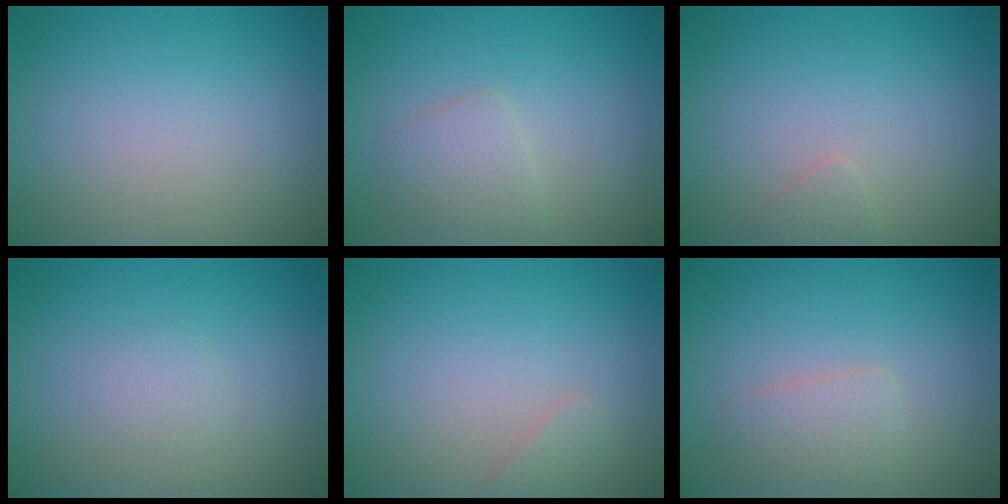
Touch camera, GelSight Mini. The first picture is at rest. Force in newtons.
{"total": 1.9, "press": 1.9, "slide": 0.0}
{"total": 0.7, "press": 0.7, "slide": 0.0}
{"total": 1.0, "press": 1.0, "slide": 0.0}
{"total": 0.9, "press": 0.9, "slide": 0.1}
{"total": 1.9, "press": 1.9, "slide": 0.0}